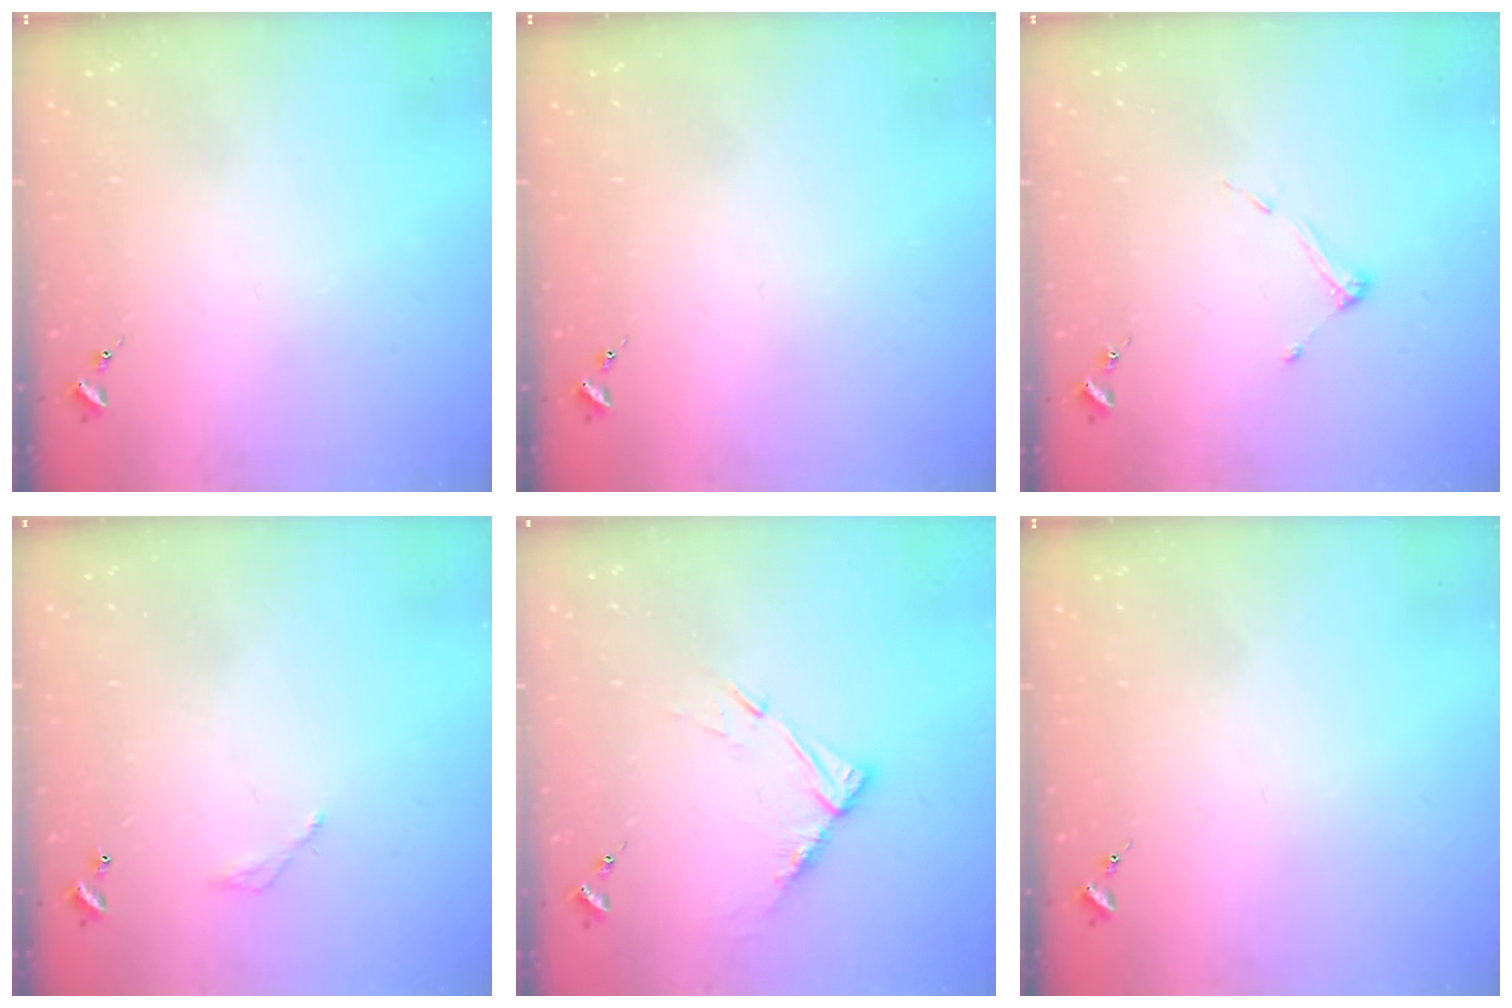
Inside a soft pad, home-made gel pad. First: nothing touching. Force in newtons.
{"total": 0.0}
{"total": 4.4, "press": 4.3, "slide": 0.5}
{"total": 3.8, "press": 3.8, "slide": 0.2}
{"total": 9.4, "press": 9.4, "slide": 0.6}
{"total": 0.0}